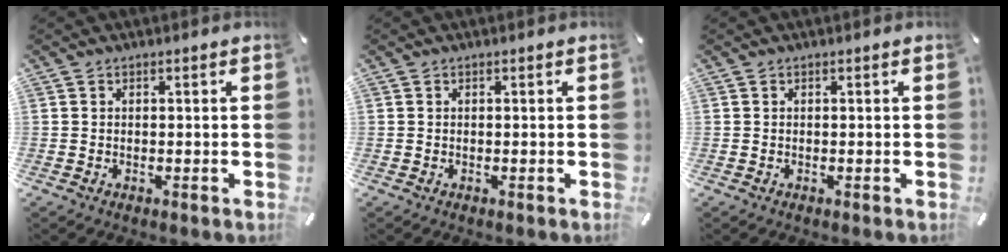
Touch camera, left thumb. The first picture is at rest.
{"total": 0.0}
{"total": 0.0}